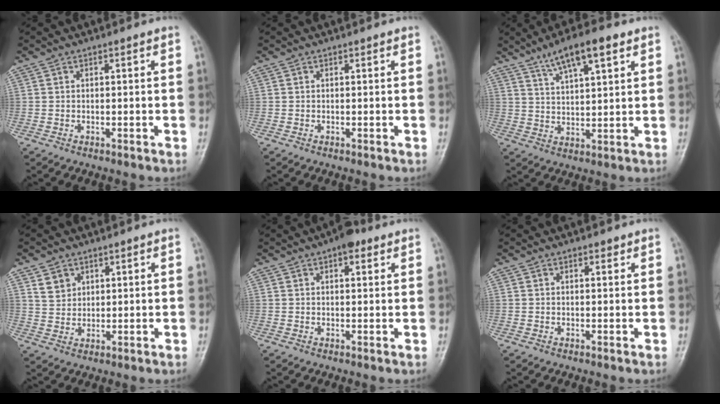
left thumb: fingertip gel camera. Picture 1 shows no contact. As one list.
[{"total": 0.0}, {"total": 9.9, "force": [5.9, 2.8, 7.4], "torque": [-0.119, -0.015, 0.104]}, {"total": 3.7, "force": [2.3, 2.8, 1.0], "torque": [-0.001, -0.016, 0.048]}, {"total": 4.4, "force": [2.5, 2.0, 3.1], "torque": [-0.029, -0.004, 0.029]}, {"total": 1.2, "force": [0.8, 0.5, 0.7], "torque": [-0.005, -0.003, 0.010]}]